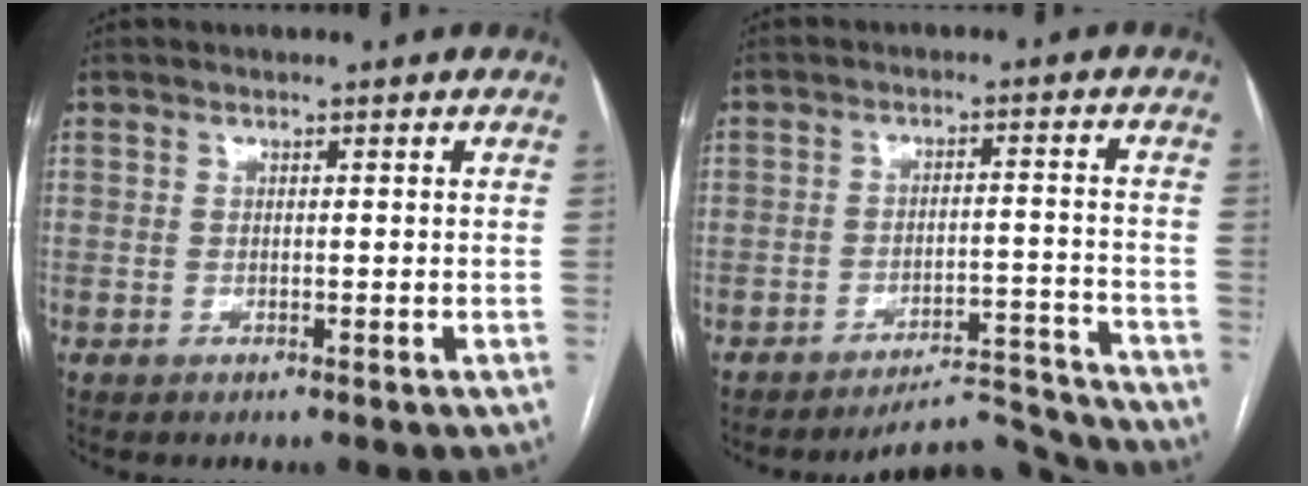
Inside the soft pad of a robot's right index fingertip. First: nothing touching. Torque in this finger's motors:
{"motor_torque": [-0.39, -0.23, -0.30, -0.10]}